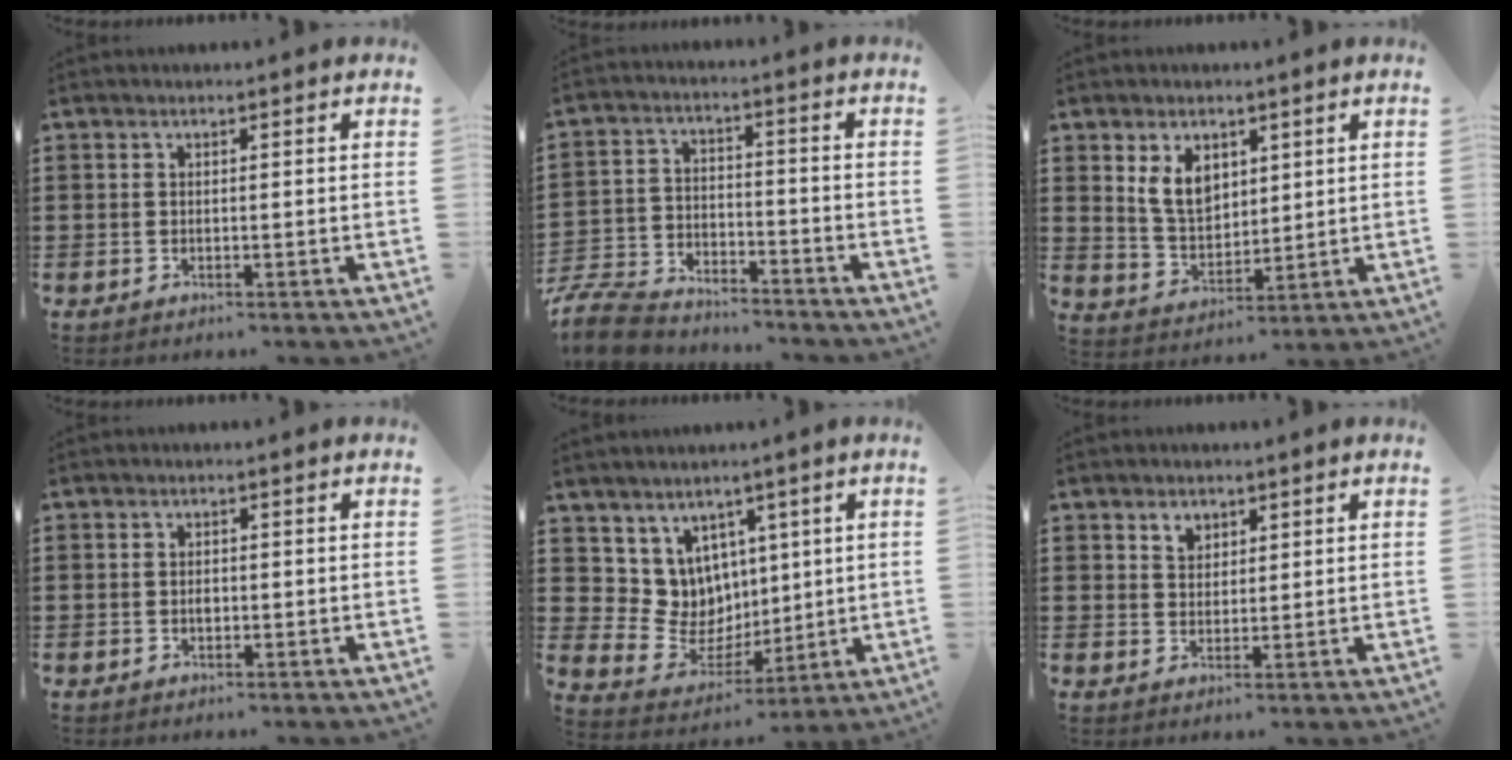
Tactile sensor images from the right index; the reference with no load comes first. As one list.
[{"total": 8.5, "force": [-8.1, 2.1, 1.6], "torque": [-0.054, 0.018, -0.165]}, {"total": 6.3, "force": [2.6, 4.2, 3.9], "torque": [-0.084, 0.010, 0.046]}, {"total": 1.1, "force": [-0.2, 0.8, 0.7], "torque": [-0.015, 0.003, -0.004]}, {"total": 8.0, "force": [2.7, 7.5, 1.1], "torque": [-0.067, -0.034, 0.059]}, {"total": 2.5, "force": [1.6, 1.8, 0.8], "torque": [-0.015, 0.002, 0.028]}]